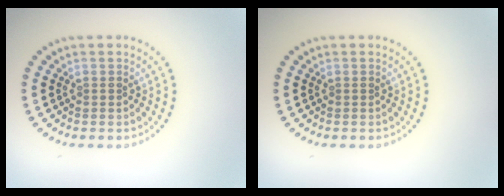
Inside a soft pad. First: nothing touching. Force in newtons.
{"total": 0.0}